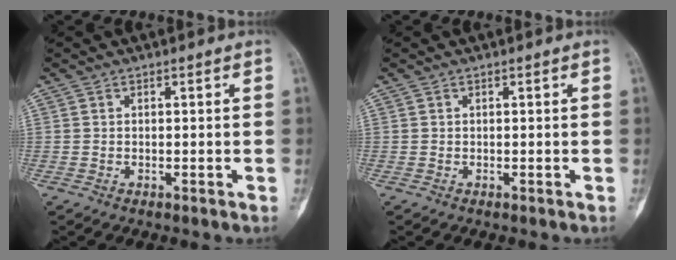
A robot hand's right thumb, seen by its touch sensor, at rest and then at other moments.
{"total": 0.0}